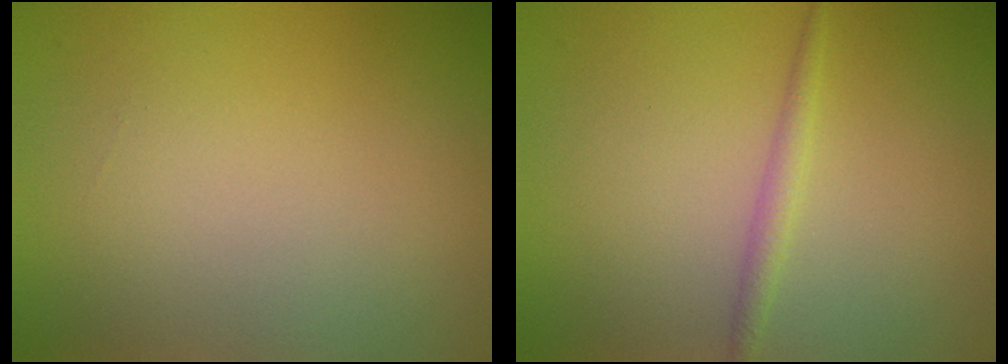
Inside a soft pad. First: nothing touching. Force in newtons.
{"total": 1.3, "press": 1.3, "slide": 0.0}